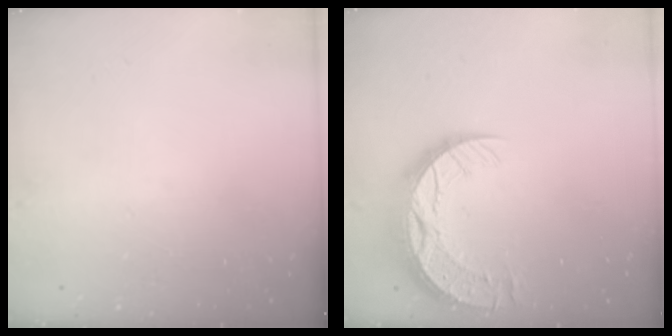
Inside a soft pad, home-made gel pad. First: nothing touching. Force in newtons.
{"total": 13.3, "press": 13.3, "slide": 0.9}